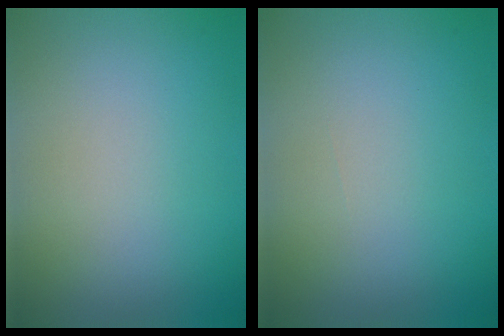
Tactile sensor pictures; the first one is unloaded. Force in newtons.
{"total": 0.0}